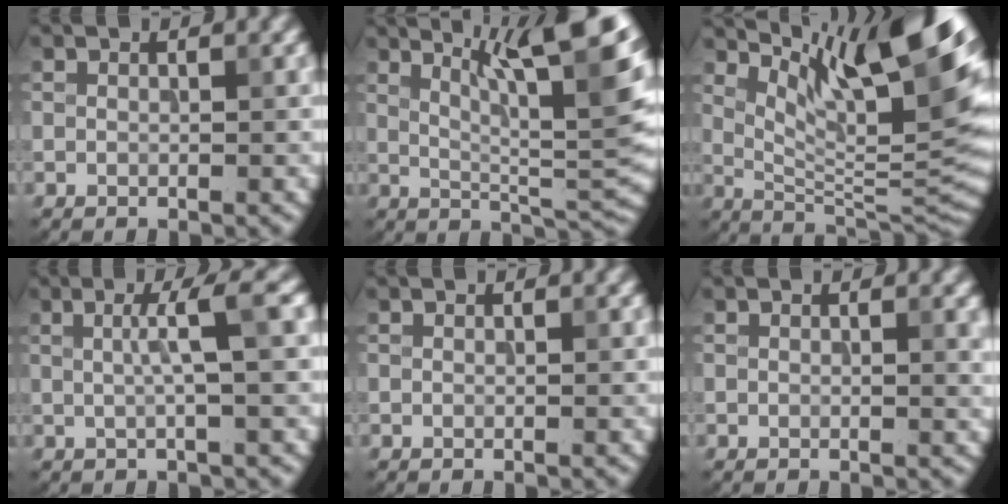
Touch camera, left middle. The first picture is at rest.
{"total": 11.5, "force": [6.0, 2.4, 9.5], "torque": [-0.116, 0.010, 0.095]}
{"total": 12.9, "force": [6.7, 3.3, 10.5], "torque": [-0.160, 0.006, 0.121]}
{"total": 3.4, "force": [0.4, 0.3, 3.3], "torque": [-0.052, 0.007, 0.004]}
{"total": 0.0}
{"total": 0.9, "force": [0.3, 0.2, 0.9], "torque": [-0.010, -0.003, 0.004]}